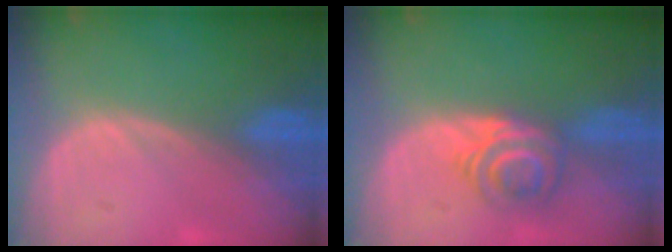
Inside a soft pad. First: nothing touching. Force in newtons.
{"total": 6.1, "press": 5.2, "slide": 3.3}